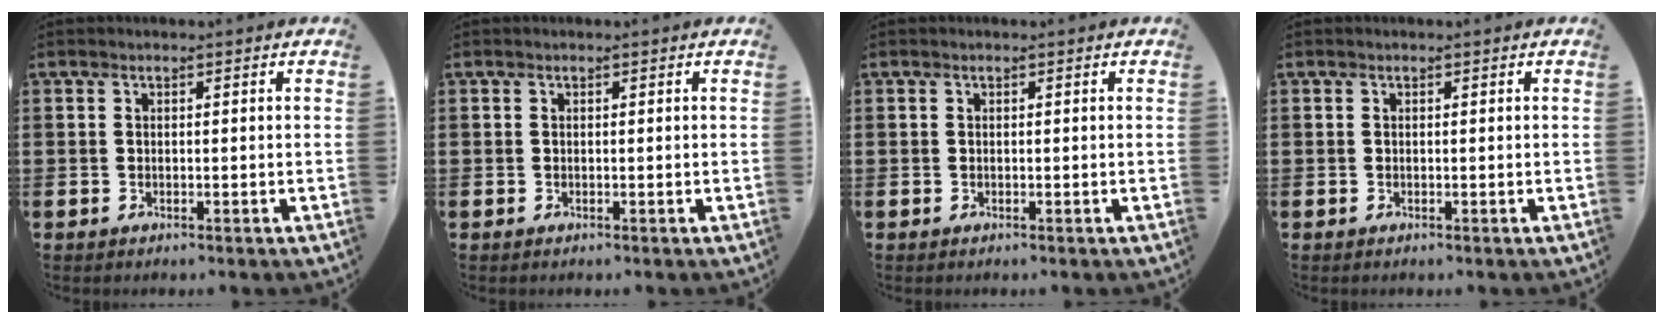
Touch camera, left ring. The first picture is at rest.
{"total": 0.0}
{"total": 0.0}
{"total": 0.0}